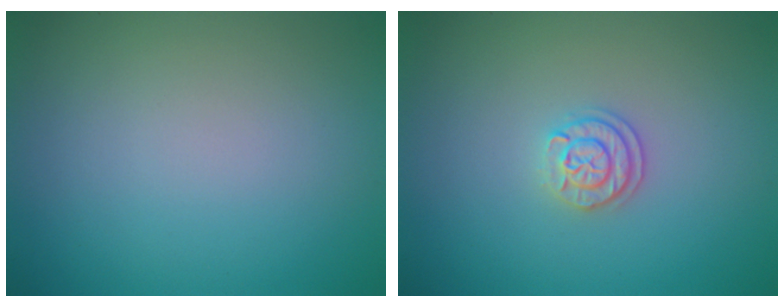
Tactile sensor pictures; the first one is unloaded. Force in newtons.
{"total": 2.0, "press": 1.9, "slide": 0.8}